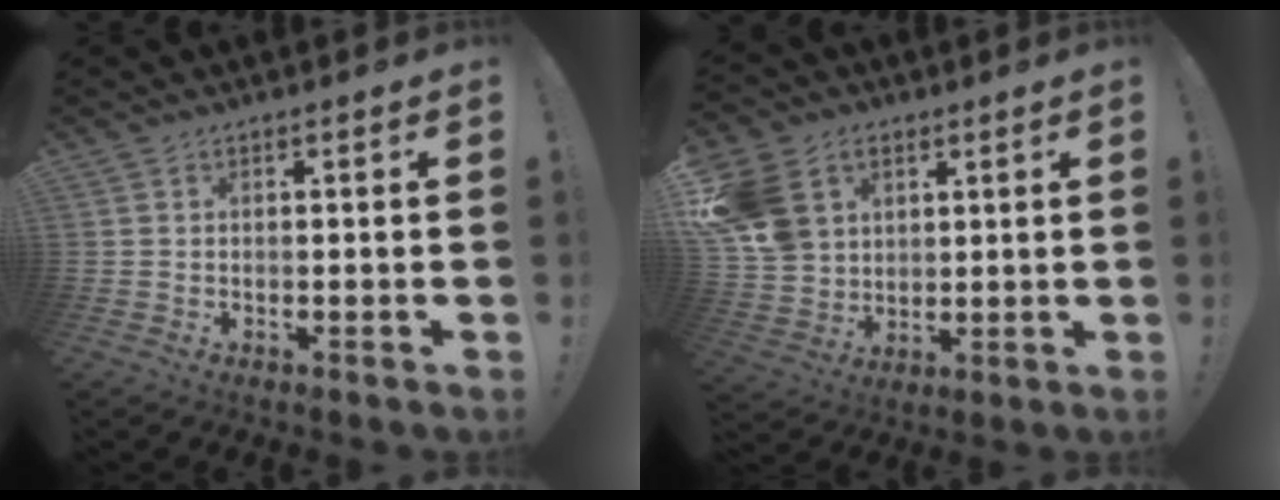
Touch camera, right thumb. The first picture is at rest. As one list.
[{"total": 15.1, "force": [6.1, 11.7, 7.3], "torque": [-0.125, -0.019, 0.127]}]